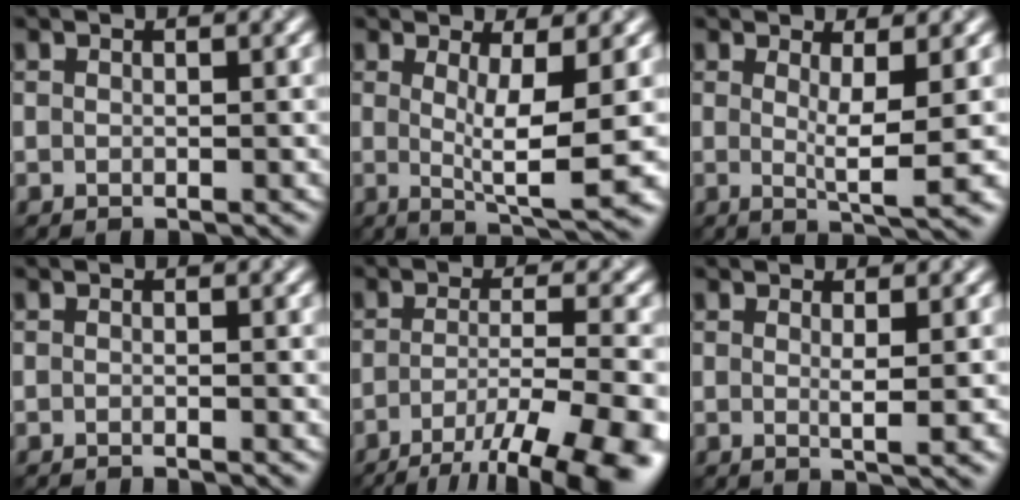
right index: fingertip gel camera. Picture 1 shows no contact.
{"total": 6.1, "force": [0.1, 1.2, 6.0], "torque": [-0.092, -0.012, 0.007]}
{"total": 4.5, "force": [0.4, 0.8, 4.4], "torque": [-0.063, -0.012, 0.007]}
{"total": 1.1, "force": [-0.8, 0.2, 0.7], "torque": [-0.001, -0.003, -0.018]}
{"total": 12.1, "force": [-7.6, 3.2, 8.8], "torque": [-0.138, -0.025, -0.098]}
{"total": 2.1, "force": [0.3, 0.3, 2.1], "torque": [-0.031, -0.007, 0.002]}